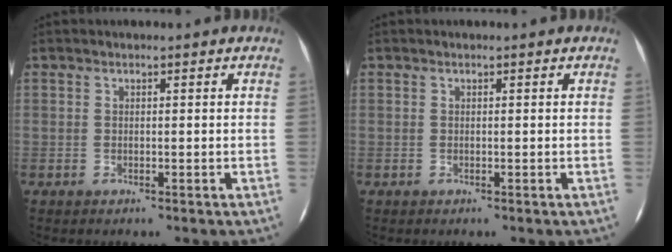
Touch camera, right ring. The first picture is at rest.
{"total": 0.0}